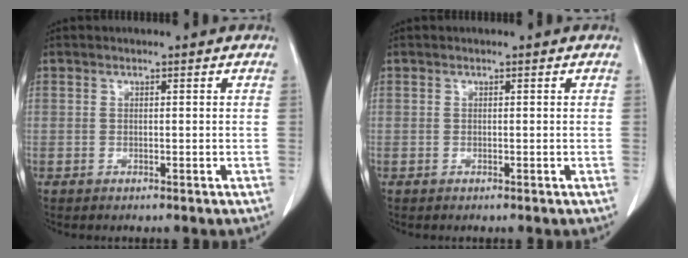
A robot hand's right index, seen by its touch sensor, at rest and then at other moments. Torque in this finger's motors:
{"motor_torque": [0.00, 0.00, 0.00, 0.00]}